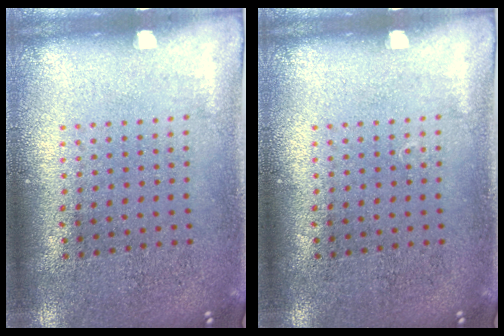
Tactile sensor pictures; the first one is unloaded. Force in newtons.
{"total": 0.0}